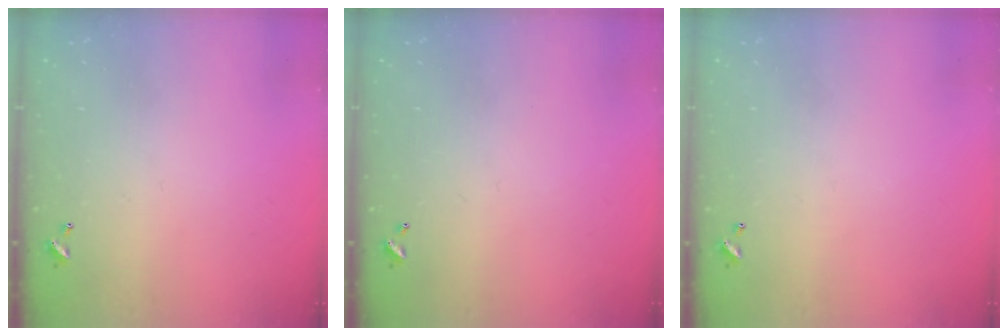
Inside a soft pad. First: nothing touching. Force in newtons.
{"total": 0.0}
{"total": 0.0}